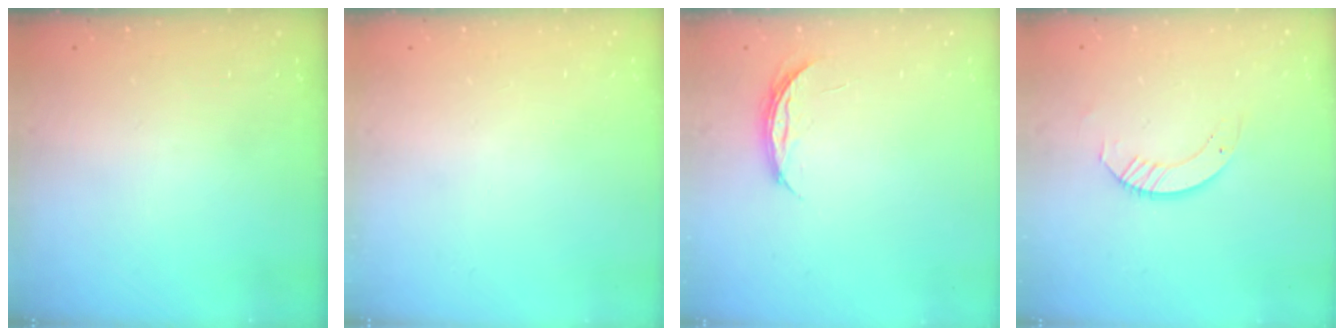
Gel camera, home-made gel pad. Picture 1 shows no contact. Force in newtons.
{"total": 0.0}
{"total": 3.8, "press": 3.8, "slide": 0.4}
{"total": 4.8, "press": 4.8, "slide": 0.5}